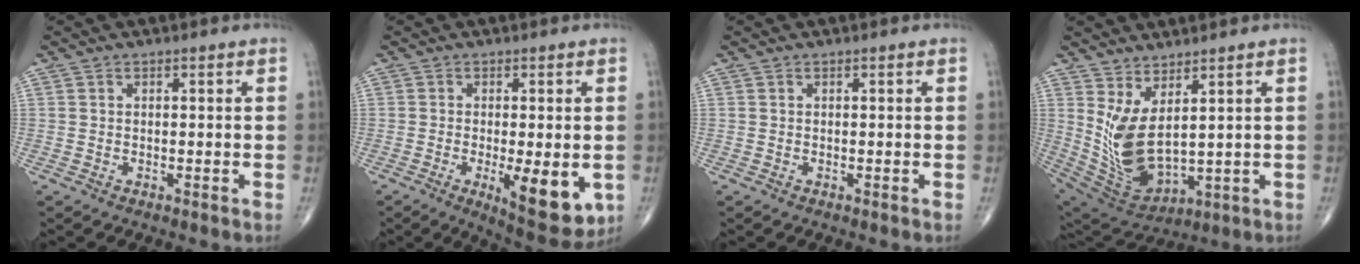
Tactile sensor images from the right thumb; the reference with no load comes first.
{"total": 10.9, "force": [-2.7, 3.8, 9.9], "torque": [-0.131, -0.021, -0.031]}
{"total": 0.0}
{"total": 12.0, "force": [3.3, 5.1, 10.4], "torque": [-0.201, -0.042, 0.089]}